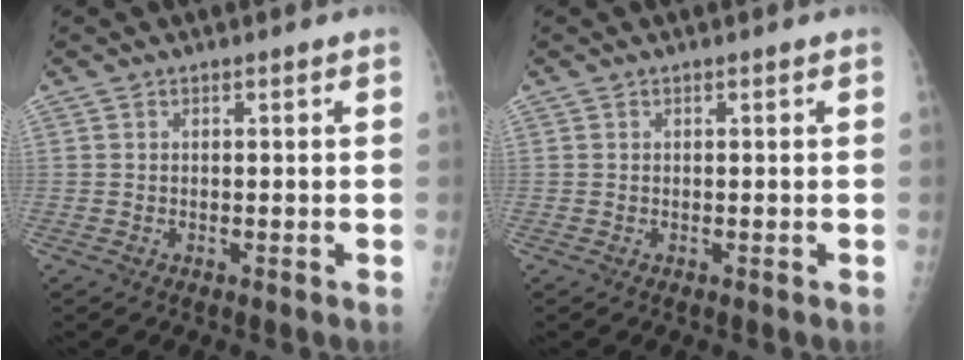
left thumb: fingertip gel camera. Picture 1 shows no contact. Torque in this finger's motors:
{"motor_torque": [-0.11, 0.10, -0.02, -0.02, 0.00]}